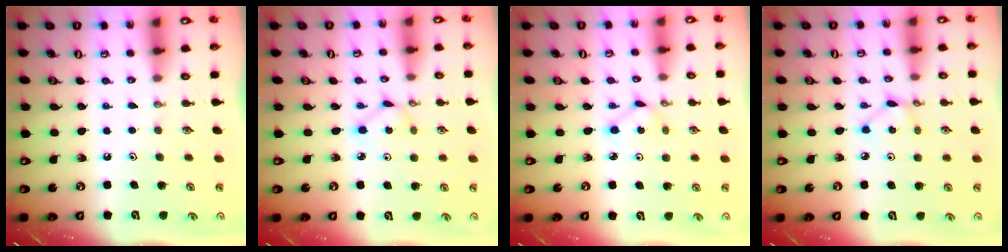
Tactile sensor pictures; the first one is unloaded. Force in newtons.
{"total": 2.3, "press": 2.3, "slide": 0.3}
{"total": 2.3, "press": 2.3, "slide": 0.3}
{"total": 2.9, "press": 2.9, "slide": 0.1}